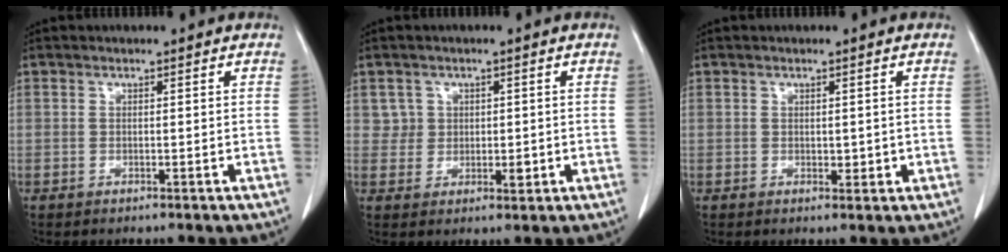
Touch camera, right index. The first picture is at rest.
{"total": 3.1, "force": [0.8, 3.0, 0.6], "torque": [0.000, -0.002, 0.013]}
{"total": 1.6, "force": [0.0, 1.0, 1.2], "torque": [-0.014, -0.002, 0.002]}